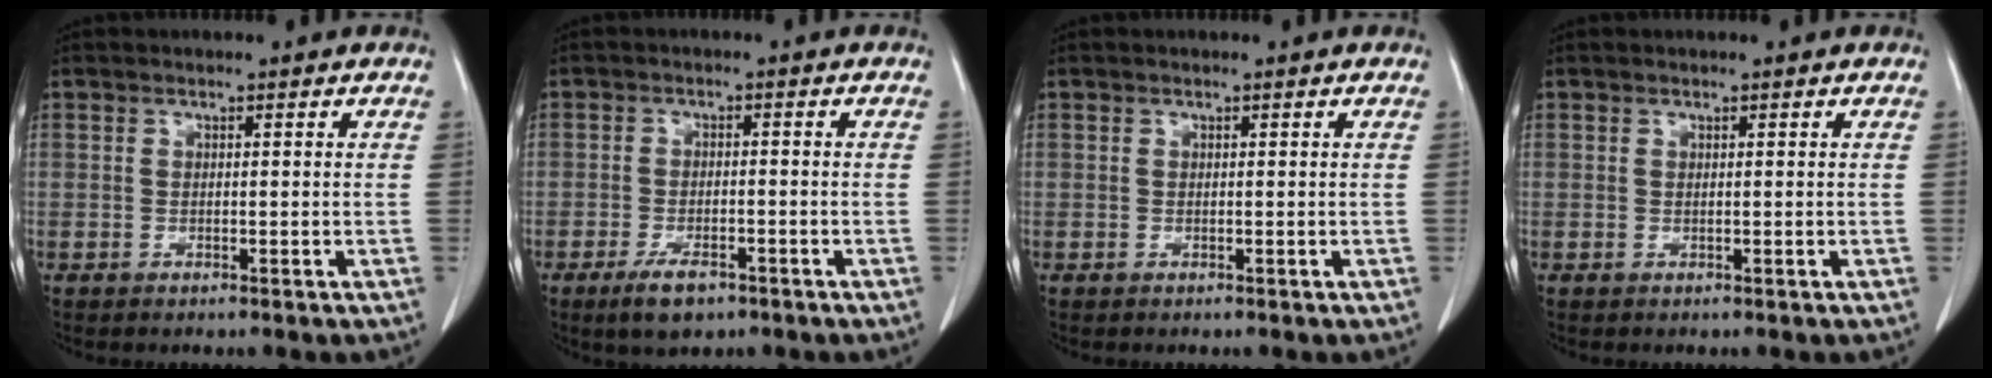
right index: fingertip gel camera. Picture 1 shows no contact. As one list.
[{"total": 4.9, "force": [-3.2, 1.9, 3.1], "torque": [-0.060, -0.003, -0.050]}, {"total": 0.0}, {"total": 0.0}]